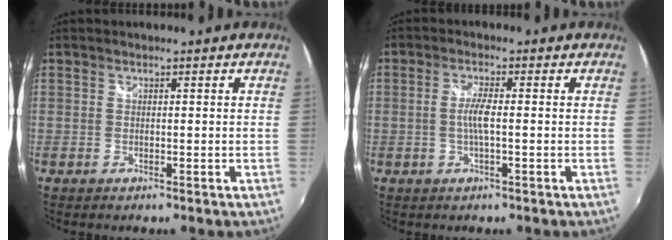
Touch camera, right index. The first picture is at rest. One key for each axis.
{"total": 3.5, "fx": -0.5, "fy": 0.2, "fz": 3.4, "tx": -0.068, "ty": -0.001, "tz": -0.008}